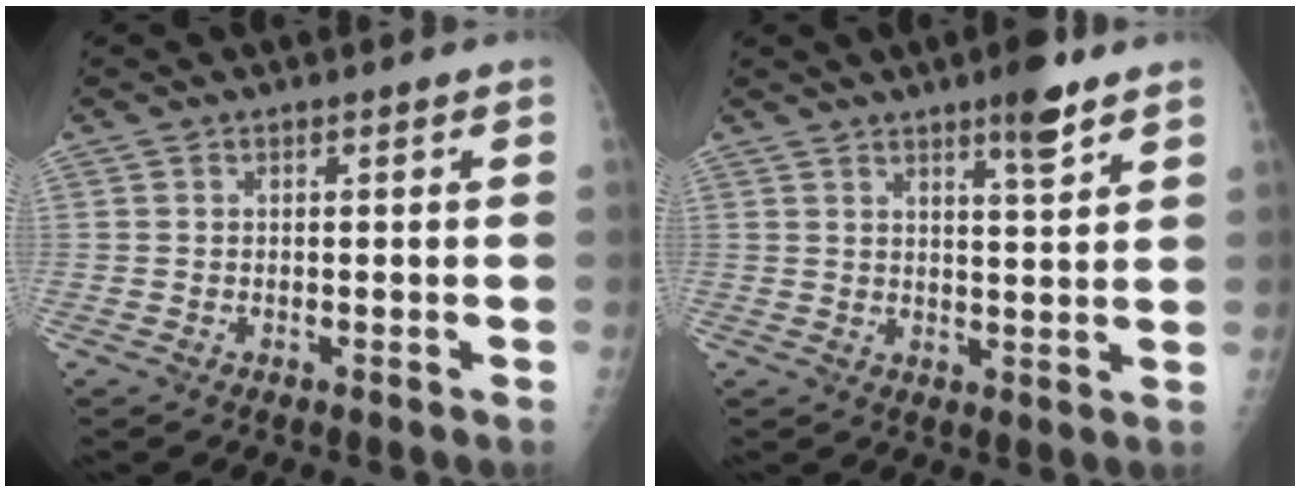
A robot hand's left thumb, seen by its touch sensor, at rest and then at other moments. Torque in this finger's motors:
{"motor_torque": [3.30, 1.71, 0.56, -0.63, 0.06]}